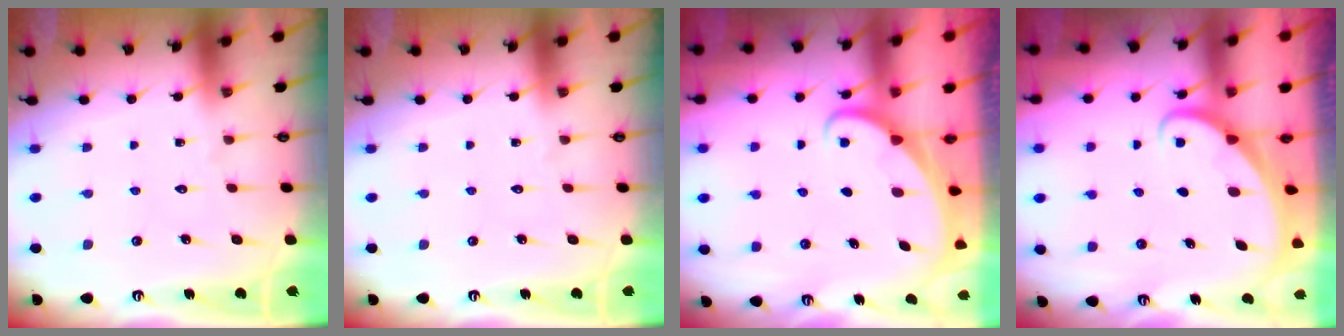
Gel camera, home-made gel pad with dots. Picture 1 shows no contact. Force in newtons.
{"total": 0.0}
{"total": 1.6, "press": 1.6, "slide": 0.0}
{"total": 1.8, "press": 1.8, "slide": 0.0}